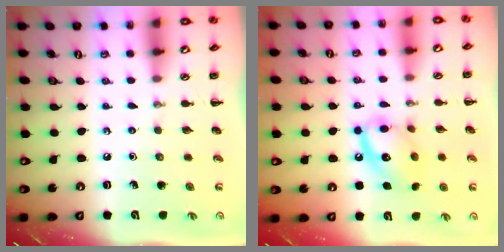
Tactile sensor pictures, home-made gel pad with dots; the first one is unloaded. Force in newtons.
{"total": 12.7, "press": 12.7, "slide": 0.9}